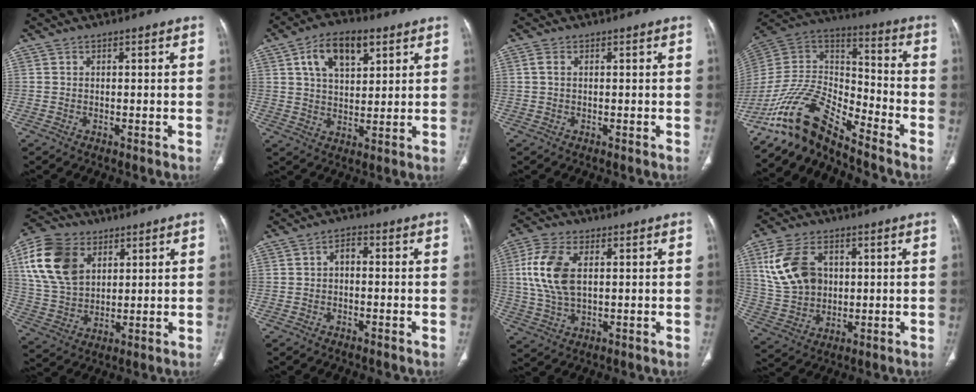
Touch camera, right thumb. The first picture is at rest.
{"total": 11.1, "force": [5.0, 6.0, 7.8], "torque": [-0.113, -0.007, 0.085]}
{"total": 1.5, "force": [0.3, 0.9, 1.2], "torque": [-0.030, 0.005, 0.004]}
{"total": 14.3, "force": [-12.3, 3.7, 6.3], "torque": [-0.112, 0.097, -0.242]}
{"total": 16.3, "force": [6.0, 11.4, 10.0], "torque": [-0.181, -0.010, 0.116]}
{"total": 2.4, "force": [-0.4, 1.5, 1.8], "torque": [-0.022, 0.014, -0.015]}
{"total": 11.5, "force": [2.0, 6.5, 9.3], "torque": [-0.203, 0.003, 0.039]}
{"total": 13.1, "force": [3.6, 9.3, 8.6], "torque": [-0.154, -0.004, 0.075]}